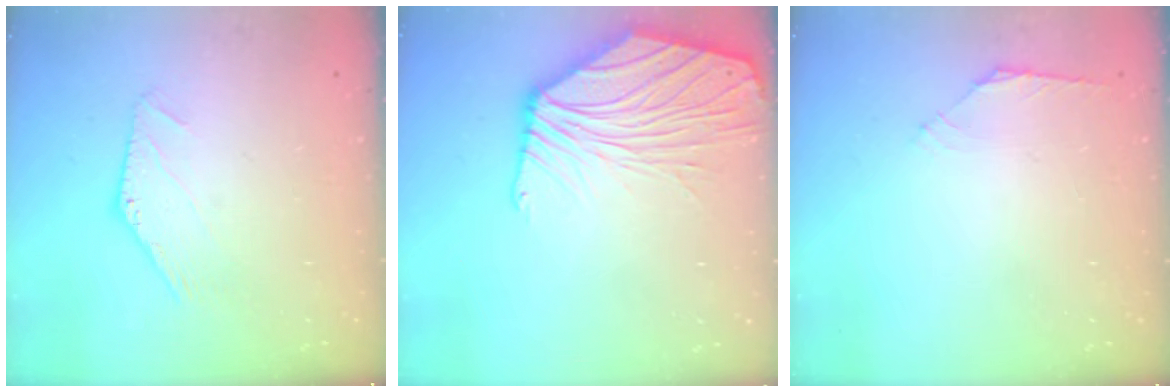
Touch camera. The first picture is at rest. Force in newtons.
{"total": 10.5, "press": 10.3, "slide": 1.5}
{"total": 2.4, "press": 2.3, "slide": 0.7}